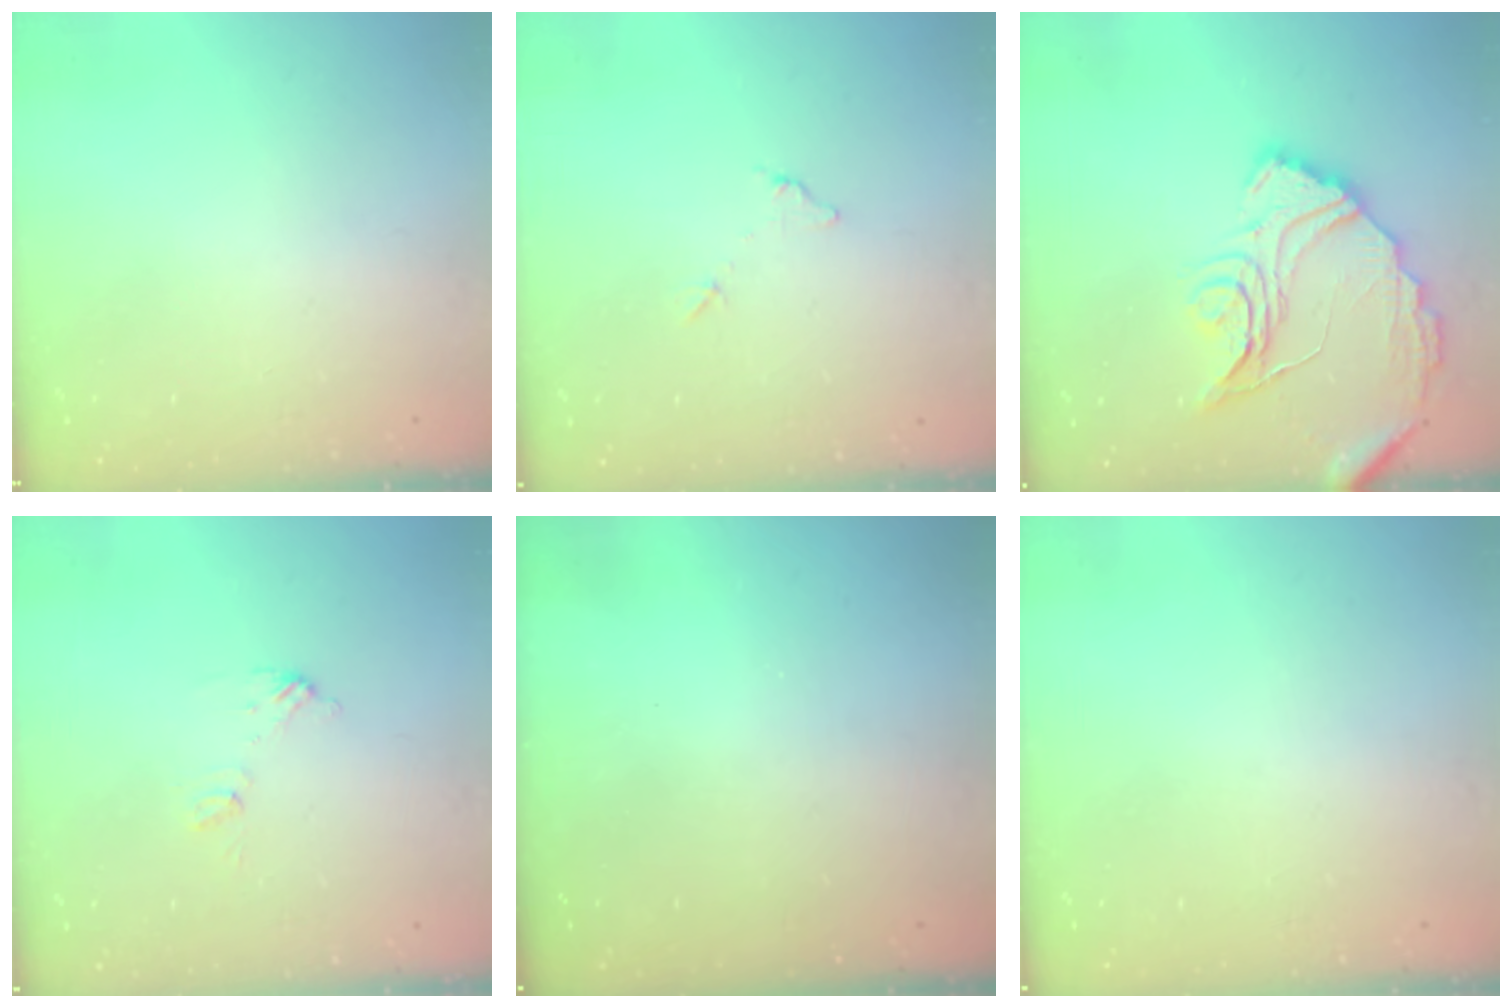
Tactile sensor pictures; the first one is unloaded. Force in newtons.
{"total": 5.4, "press": 5.4, "slide": 0.2}
{"total": 17.4, "press": 17.3, "slide": 1.4}
{"total": 5.7, "press": 5.7, "slide": 0.5}
{"total": 3.0, "press": 3.0, "slide": 0.1}
{"total": 3.8, "press": 3.8, "slide": 0.1}